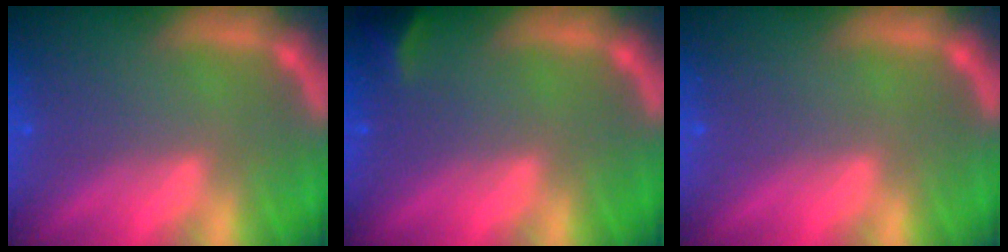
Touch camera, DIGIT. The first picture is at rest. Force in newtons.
{"total": 1.9}
{"total": 0.0}